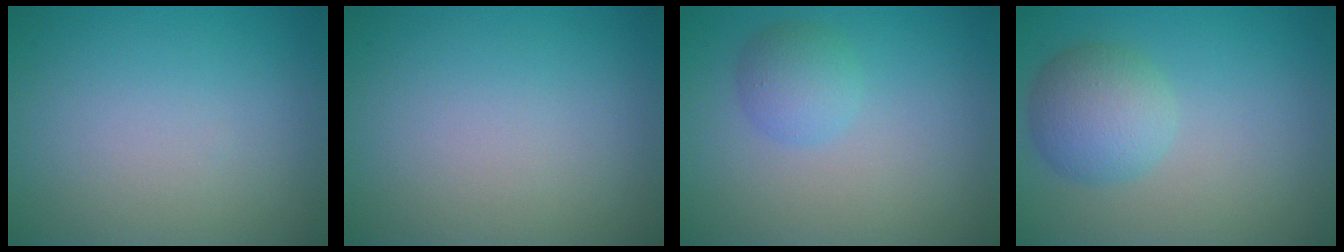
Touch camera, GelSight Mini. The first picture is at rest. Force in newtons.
{"total": 0.0}
{"total": 2.4, "press": 2.4, "slide": 0.1}
{"total": 4.2, "press": 4.2, "slide": 0.1}